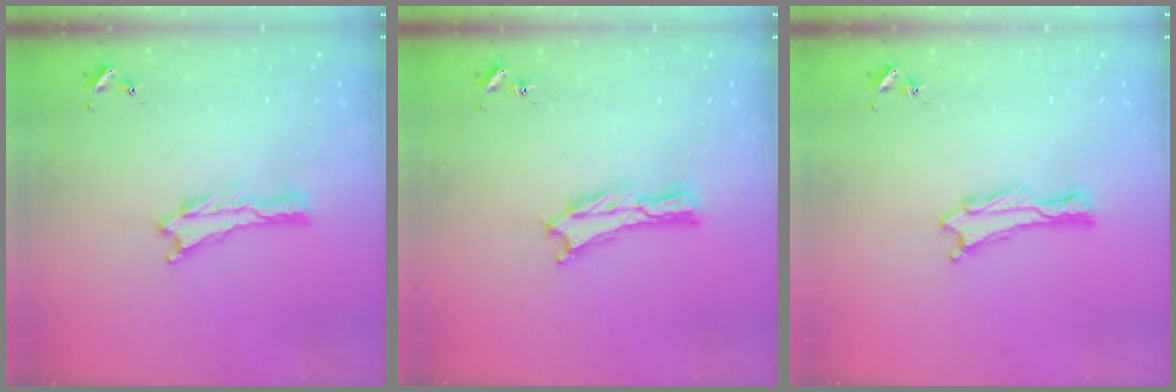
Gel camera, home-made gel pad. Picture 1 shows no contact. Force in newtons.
{"total": 0.6, "press": 0.6, "slide": 0.2}
{"total": 0.0}